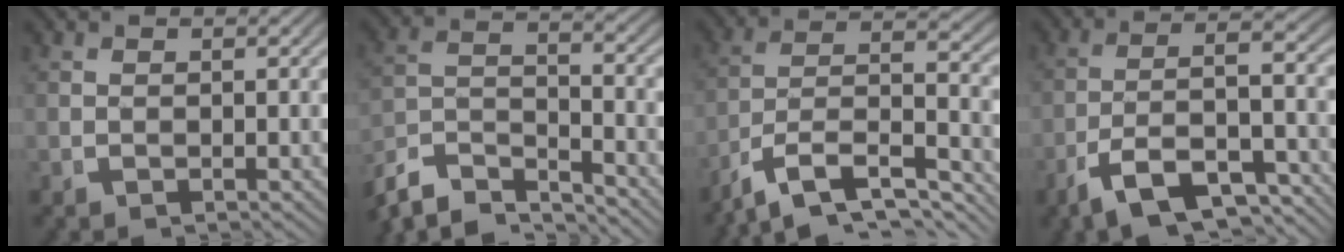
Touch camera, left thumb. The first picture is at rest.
{"total": 9.4, "force": [-5.9, 5.5, 4.9], "torque": [-0.100, -0.039, -0.088]}
{"total": 13.3, "force": [-6.1, 8.6, 8.1], "torque": [-0.178, -0.052, -0.086]}
{"total": 10.2, "force": [-5.0, 5.6, 6.9], "torque": [-0.151, -0.036, -0.069]}